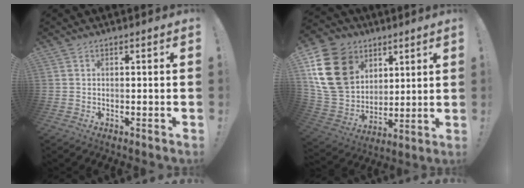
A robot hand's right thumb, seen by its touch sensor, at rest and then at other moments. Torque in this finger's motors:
{"motor_torque": [-0.04, 2.08, 0.46, 0.16, 0.24]}